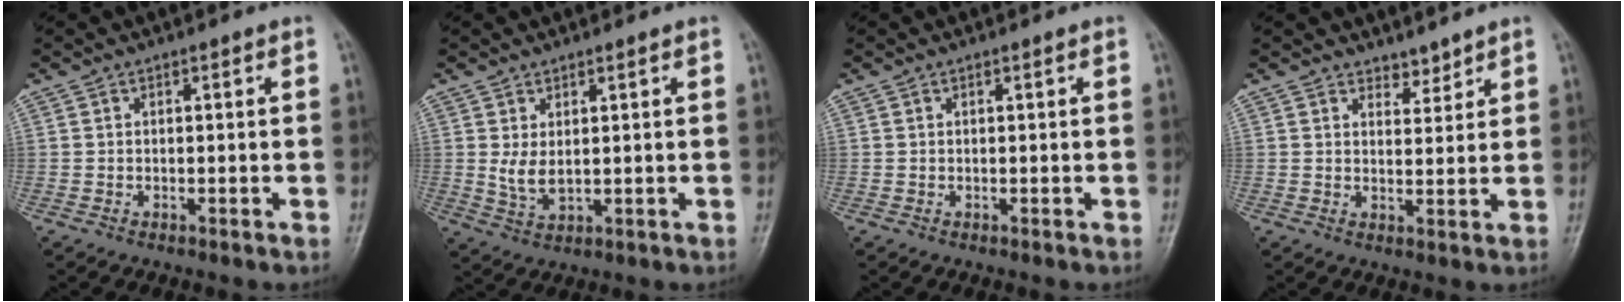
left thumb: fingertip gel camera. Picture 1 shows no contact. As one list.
[{"total": 3.9, "force": [0.9, 1.9, 3.3], "torque": [-0.061, -0.011, 0.027]}, {"total": 0.0}, {"total": 2.9, "force": [2.6, 1.2, 0.4], "torque": [0.012, -0.021, 0.040]}]